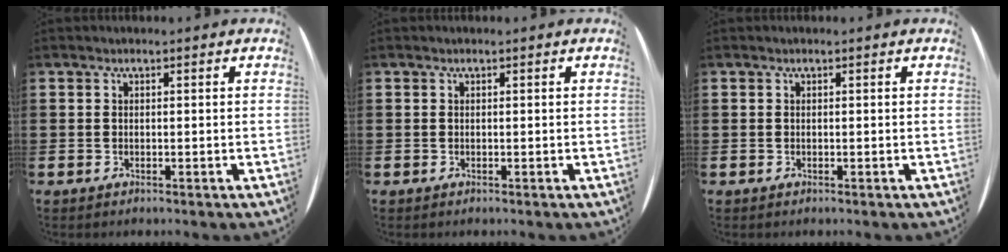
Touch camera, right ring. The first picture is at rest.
{"total": 0.0}
{"total": 0.0}